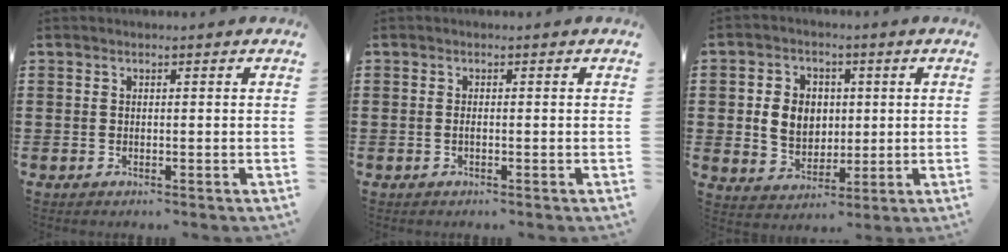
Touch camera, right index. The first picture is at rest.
{"total": 0.6, "force": [-0.2, 0.1, 0.5], "torque": [-0.010, -0.004, -0.004]}
{"total": 6.3, "force": [0.4, 5.3, 3.4], "torque": [-0.081, 0.010, 0.002]}